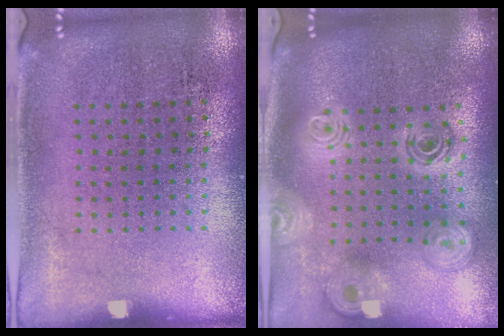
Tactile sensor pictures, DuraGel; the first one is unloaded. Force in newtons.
{"total": 2.4, "press": 1.9, "slide": 1.5}